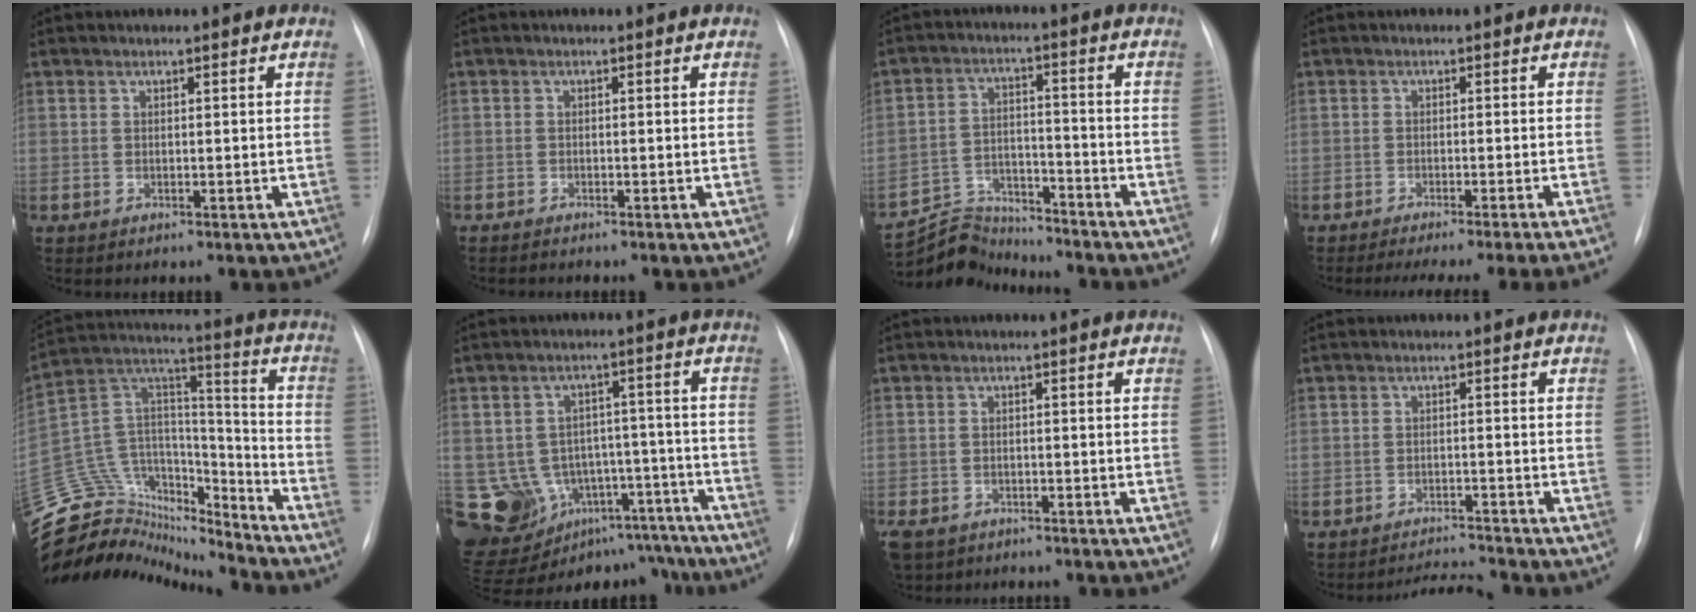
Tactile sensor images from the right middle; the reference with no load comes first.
{"total": 0.8, "force": [-0.7, 0.0, 0.3], "torque": [-0.008, -0.002, -0.012]}
{"total": 8.6, "force": [-8.5, 1.2, -0.8], "torque": [0.007, 0.022, -0.153]}
{"total": 13.3, "force": [-11.6, -1.9, 6.2], "torque": [-0.069, -0.036, -0.158]}
{"total": 27.5, "force": [-25.2, 7.9, 7.9], "torque": [-0.221, 0.031, -0.408]}
{"total": 16.5, "force": [-9.8, 11.4, 6.7], "torque": [-0.104, 0.055, -0.128]}
{"total": 7.1, "force": [-5.0, 4.3, 2.7], "torque": [-0.065, -0.007, -0.077]}
{"total": 3.5, "force": [-3.3, -1.2, -0.4], "torque": [0.001, -0.010, -0.050]}